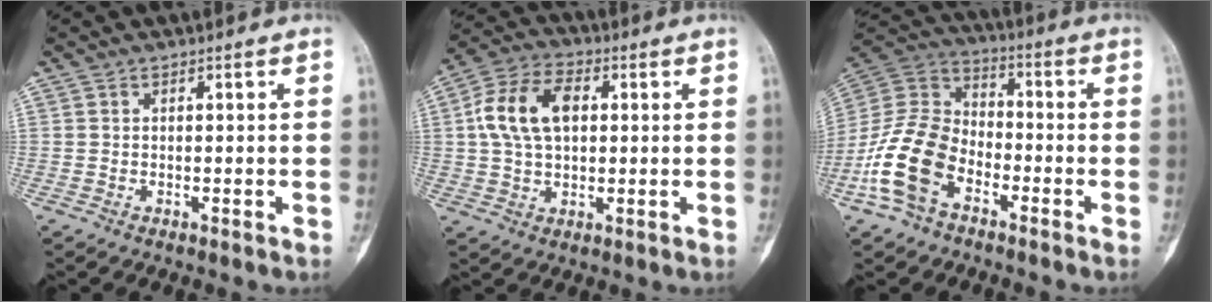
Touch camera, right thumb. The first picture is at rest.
{"total": 11.9, "force": [2.0, 7.4, 9.1], "torque": [-0.171, 0.019, 0.031]}
{"total": 15.2, "force": [-6.7, 9.8, 9.5], "torque": [-0.188, 0.050, -0.141]}